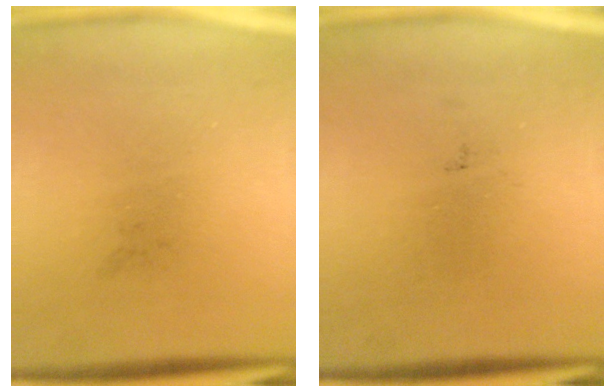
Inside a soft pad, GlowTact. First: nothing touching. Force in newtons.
{"total": 0.0}